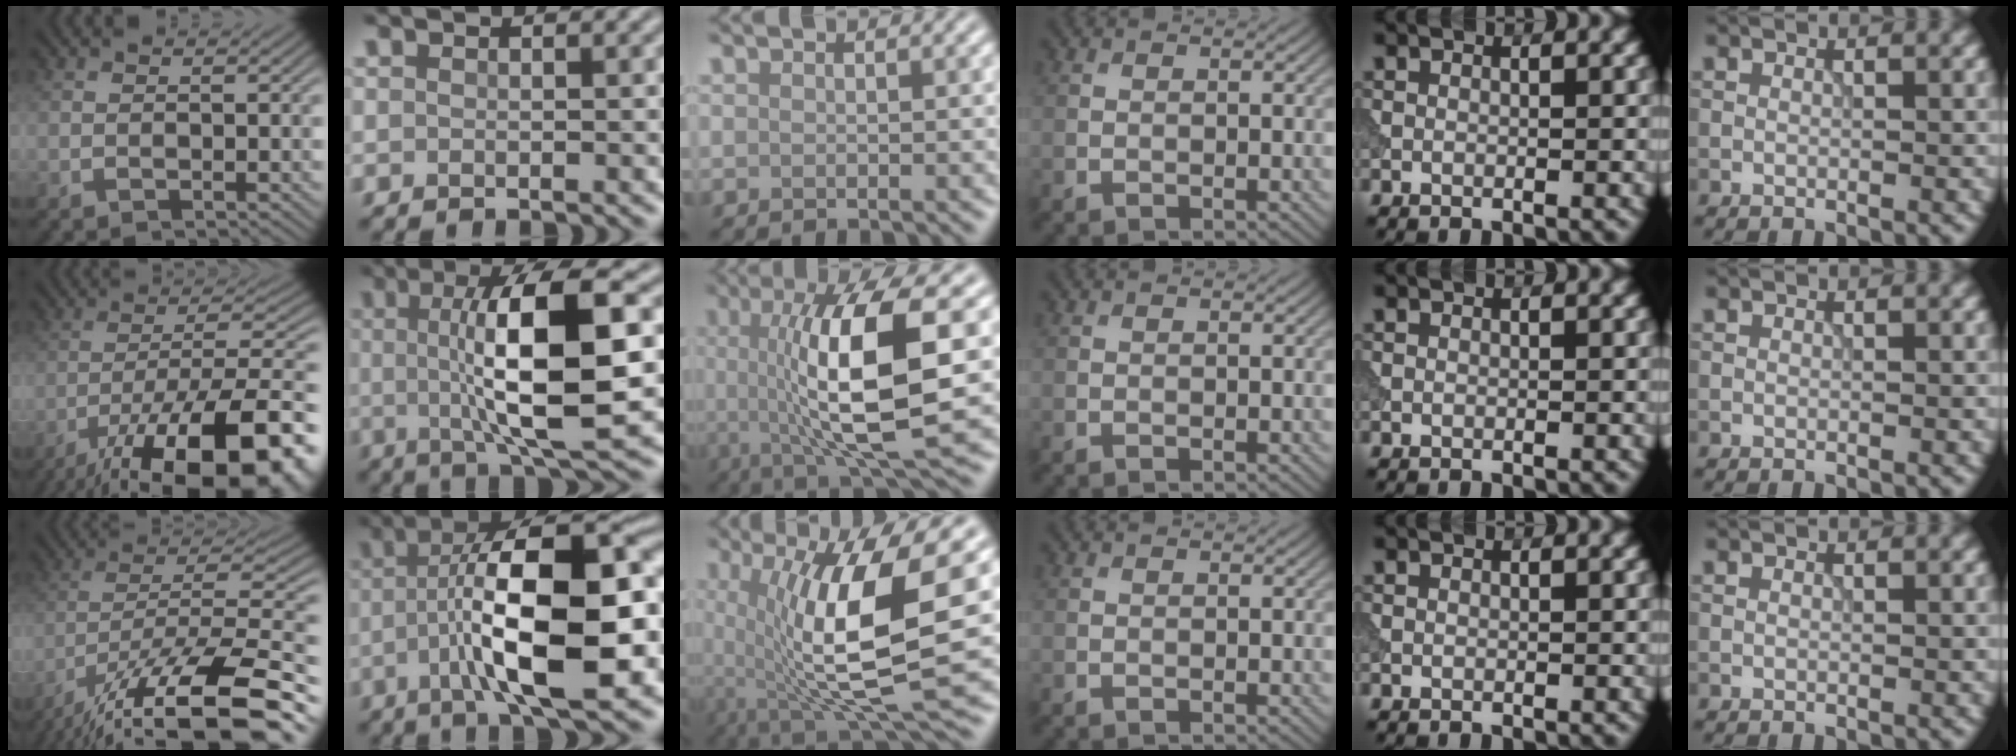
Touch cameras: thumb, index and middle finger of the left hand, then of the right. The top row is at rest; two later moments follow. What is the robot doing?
{"motion": "dispense", "object": "syringe"}